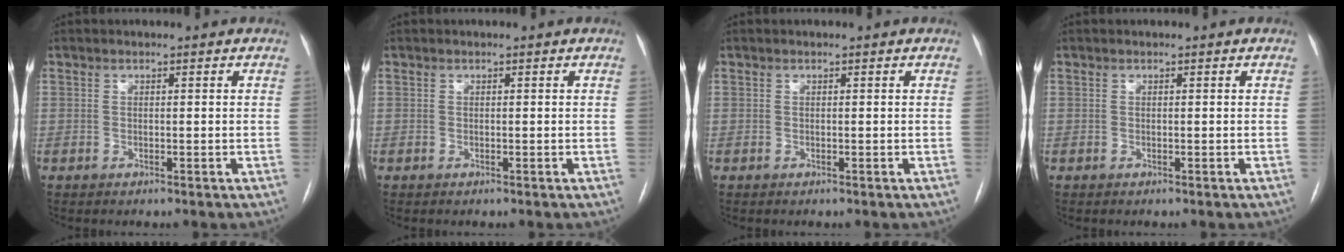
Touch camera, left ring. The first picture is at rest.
{"total": 0.0}
{"total": 0.0}
{"total": 0.0}